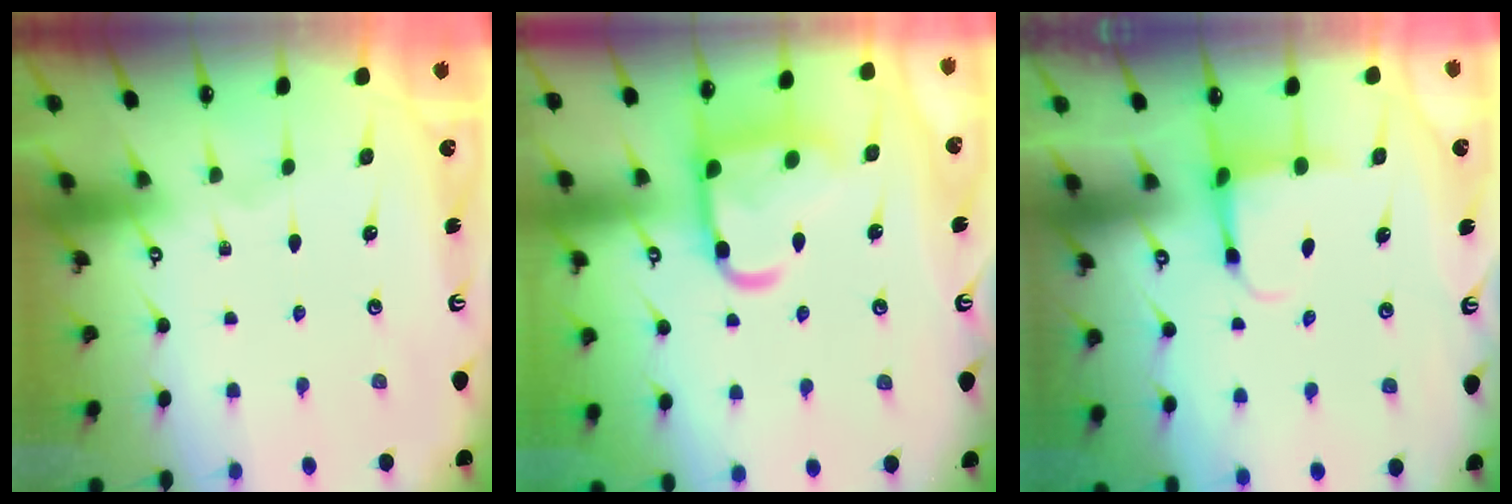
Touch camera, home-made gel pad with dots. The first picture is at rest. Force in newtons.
{"total": 17.0, "press": 16.9, "slide": 1.3}
{"total": 3.8, "press": 3.6, "slide": 1.3}